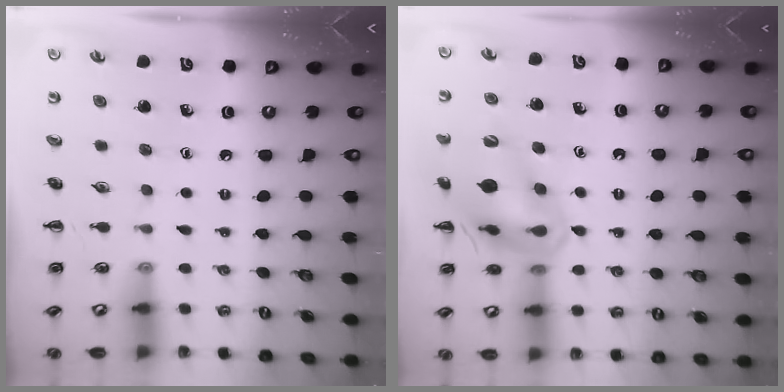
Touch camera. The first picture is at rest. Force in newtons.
{"total": 17.5, "press": 17.4, "slide": 1.9}